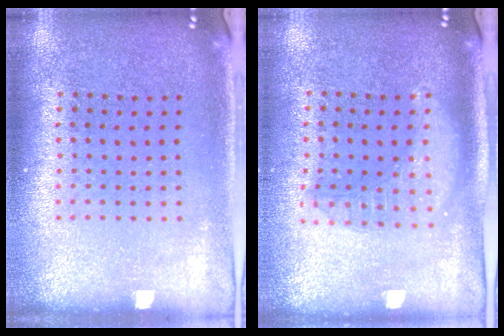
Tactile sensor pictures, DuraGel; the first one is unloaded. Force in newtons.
{"total": 1.6, "press": 1.4, "slide": 0.7}